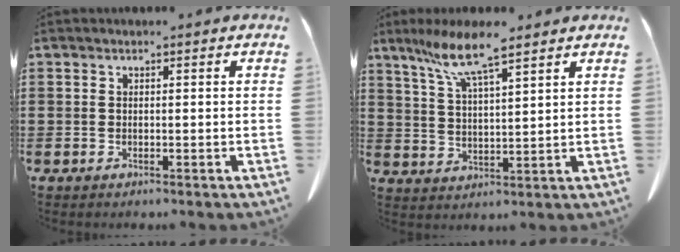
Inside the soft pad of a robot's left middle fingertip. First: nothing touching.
{"total": 8.2, "force": [6.0, 0.8, 5.6], "torque": [-0.132, -0.013, 0.102]}